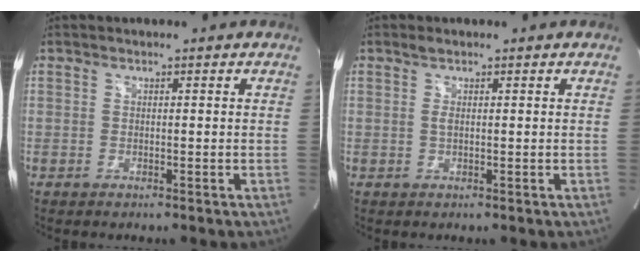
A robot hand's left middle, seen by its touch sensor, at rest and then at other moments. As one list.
[{"total": 1.1, "force": [0.5, 0.2, 1.0], "torque": [-0.027, 0.002, 0.012]}]